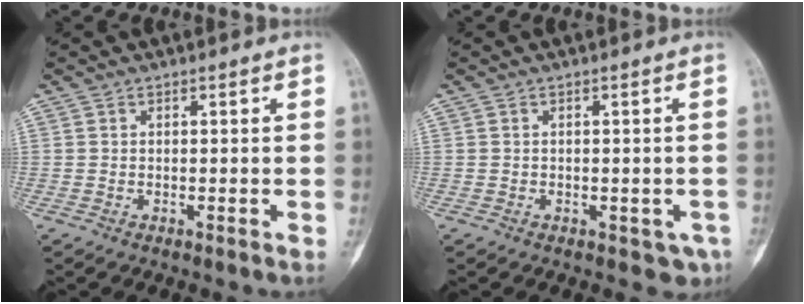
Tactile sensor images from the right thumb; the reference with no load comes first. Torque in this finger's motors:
{"motor_torque": [-0.39, 0.28, 0.22, 0.01, 0.04]}